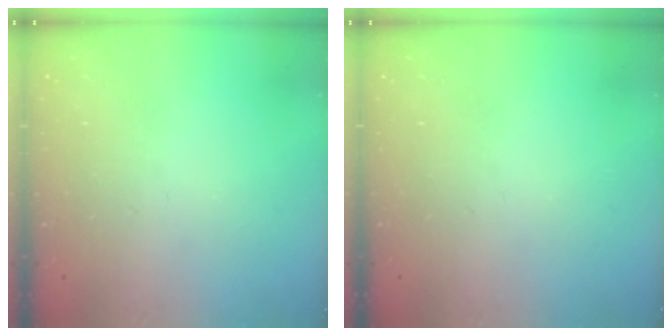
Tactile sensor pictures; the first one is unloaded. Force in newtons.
{"total": 0.0}